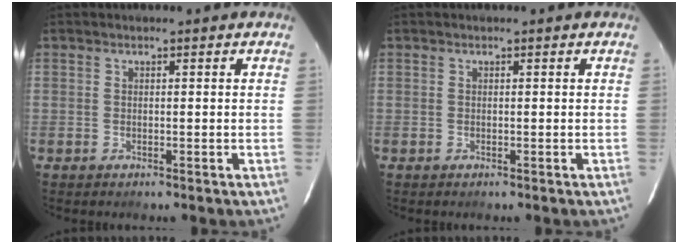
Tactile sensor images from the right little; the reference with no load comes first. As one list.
[{"total": 0.0}]